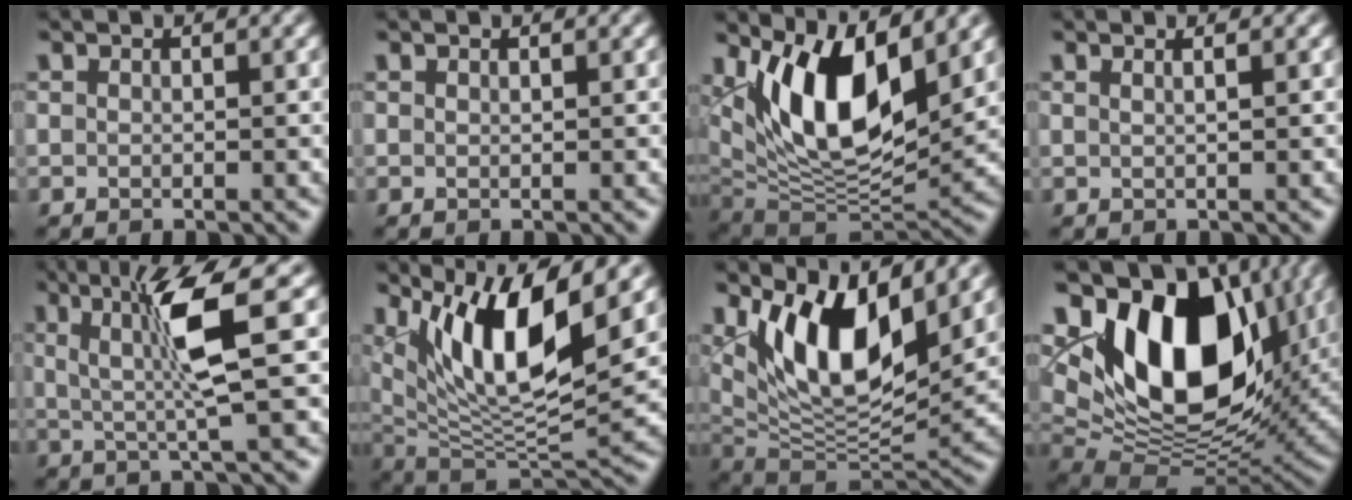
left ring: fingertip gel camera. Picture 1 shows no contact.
{"total": 0.0}
{"total": 11.5, "force": [4.7, 4.9, 9.3], "torque": [-0.158, -0.014, 0.090]}
{"total": 1.6, "force": [0.8, 0.8, 1.2], "torque": [-0.002, 0.000, -0.005]}
{"total": 6.2, "force": [1.5, 0.5, 6.0], "torque": [-0.119, 0.001, 0.032]}
{"total": 10.3, "force": [4.7, 2.9, 8.7], "torque": [-0.151, -0.009, 0.094]}
{"total": 10.7, "force": [4.5, 4.4, 8.6], "torque": [-0.143, -0.019, 0.090]}
{"total": 14.1, "force": [4.9, 8.3, 10.2], "torque": [-0.153, -0.002, 0.082]}